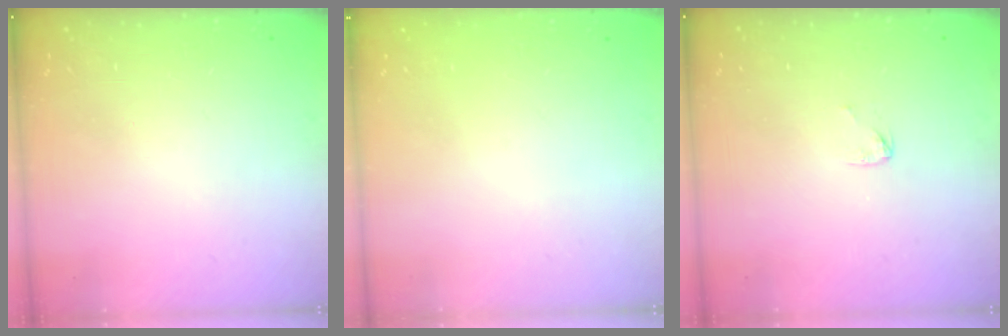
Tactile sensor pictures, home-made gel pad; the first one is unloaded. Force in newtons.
{"total": 0.0}
{"total": 3.4, "press": 3.4, "slide": 0.2}